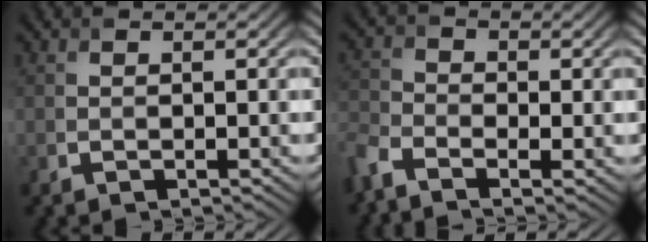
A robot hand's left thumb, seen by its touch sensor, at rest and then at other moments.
{"total": 5.0, "force": [-3.0, 2.5, 3.1], "torque": [-0.082, -0.010, -0.076]}